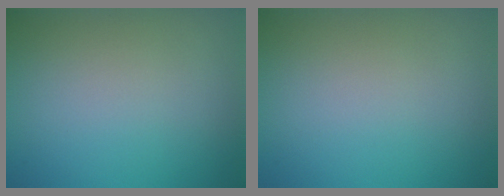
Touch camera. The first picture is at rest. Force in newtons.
{"total": 0.0}